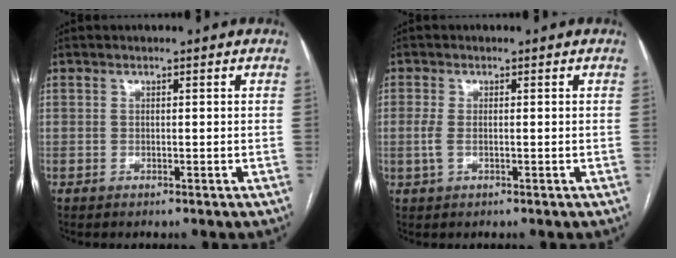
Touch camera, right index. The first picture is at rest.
{"total": 2.1, "force": [-0.4, 0.9, 1.8], "torque": [-0.049, -0.002, -0.006]}